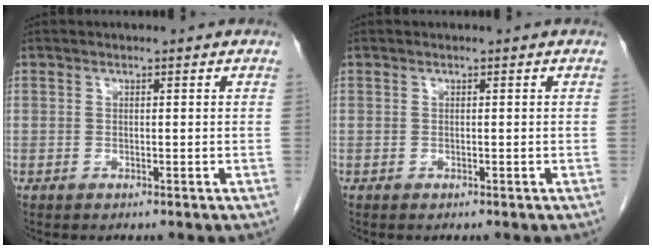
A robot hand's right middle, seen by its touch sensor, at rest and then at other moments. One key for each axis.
{"total": 0.0}